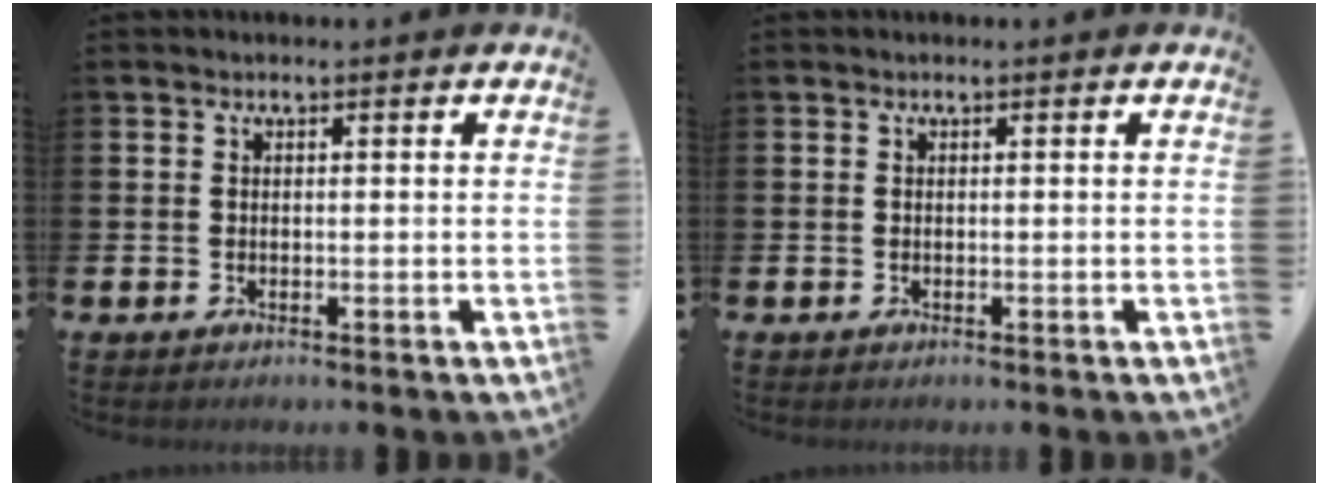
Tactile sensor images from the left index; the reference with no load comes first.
{"total": 0.0}